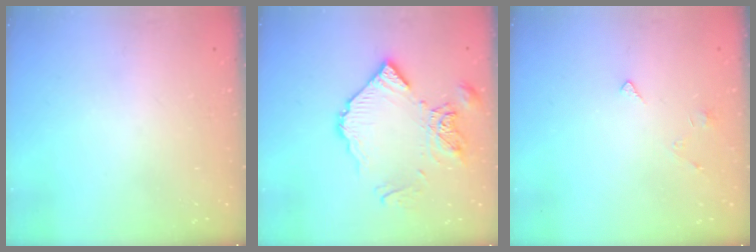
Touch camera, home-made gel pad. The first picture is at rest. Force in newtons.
{"total": 13.0, "press": 12.9, "slide": 1.4}
{"total": 2.0, "press": 1.9, "slide": 0.4}